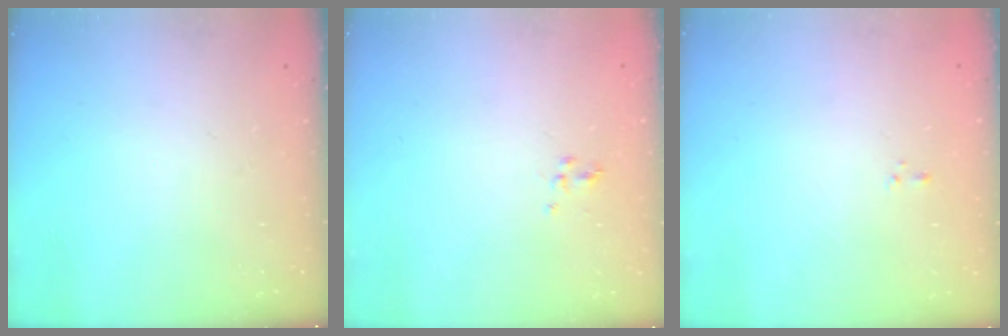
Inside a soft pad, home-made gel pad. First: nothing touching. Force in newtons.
{"total": 2.5, "press": 2.2, "slide": 1.3}
{"total": 0.8, "press": 0.6, "slide": 0.5}